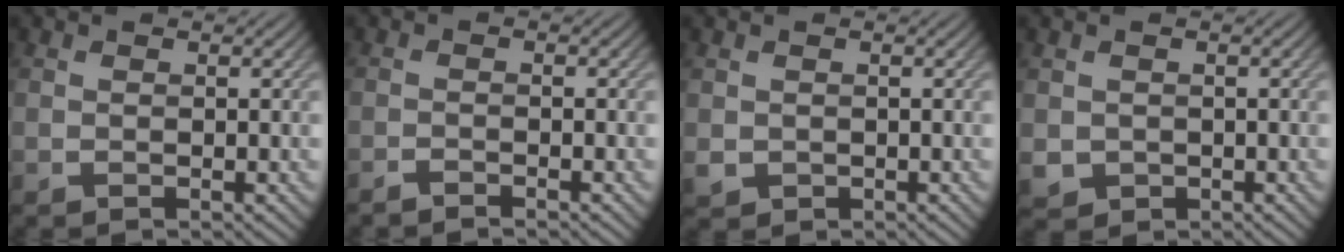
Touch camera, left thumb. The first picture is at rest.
{"total": 1.3, "force": [-1.2, 0.1, 0.4], "torque": [-0.007, -0.001, -0.026]}
{"total": 1.4, "force": [0.0, 1.3, 0.4], "torque": [-0.016, -0.010, 0.004]}
{"total": 2.0, "force": [-0.1, 2.0, 0.5], "torque": [-0.024, -0.013, 0.001]}